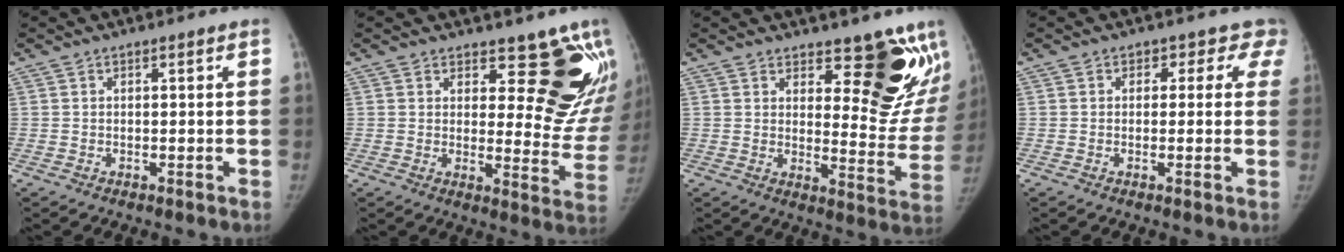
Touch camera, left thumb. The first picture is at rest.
{"total": 13.7, "force": [9.7, 6.1, 7.4], "torque": [-0.036, -0.082, 0.111]}
{"total": 14.9, "force": [10.1, 6.0, 9.3], "torque": [-0.059, -0.088, 0.128]}
{"total": 3.9, "force": [2.3, 3.1, 0.4], "torque": [0.036, -0.004, -0.001]}